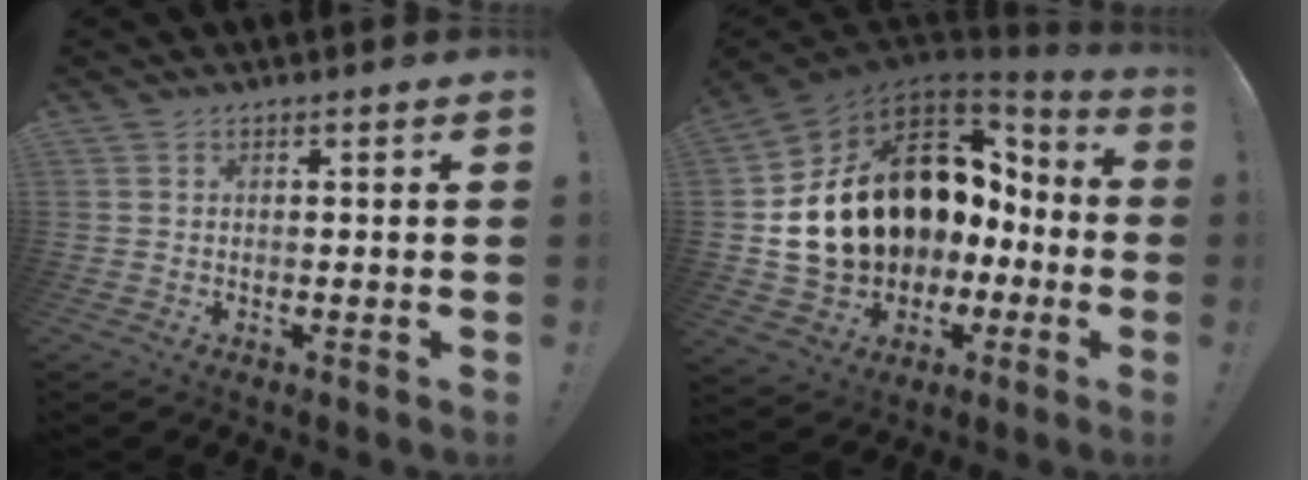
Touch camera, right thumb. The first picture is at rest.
{"total": 21.2, "force": [4.2, 16.1, 13.2], "torque": [-0.220, -0.029, 0.129]}